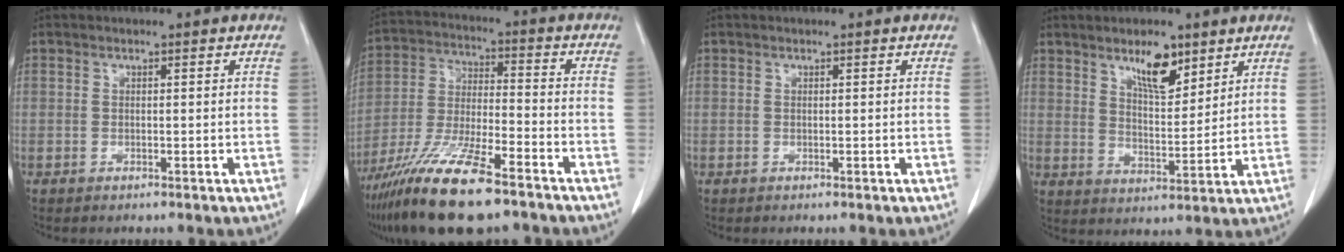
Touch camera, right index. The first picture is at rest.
{"total": 16.0, "force": [-11.1, 2.4, 11.2], "torque": [-0.237, -0.038, -0.205]}
{"total": 0.0}
{"total": 7.2, "force": [4.8, 2.4, 4.8], "torque": [-0.085, -0.002, 0.085]}